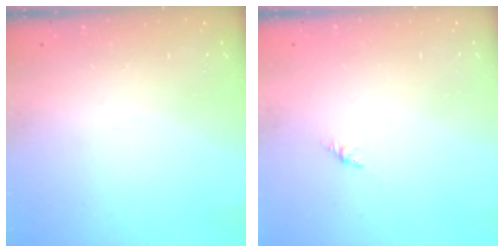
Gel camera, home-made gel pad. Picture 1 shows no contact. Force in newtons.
{"total": 3.0, "press": 2.9, "slide": 0.7}